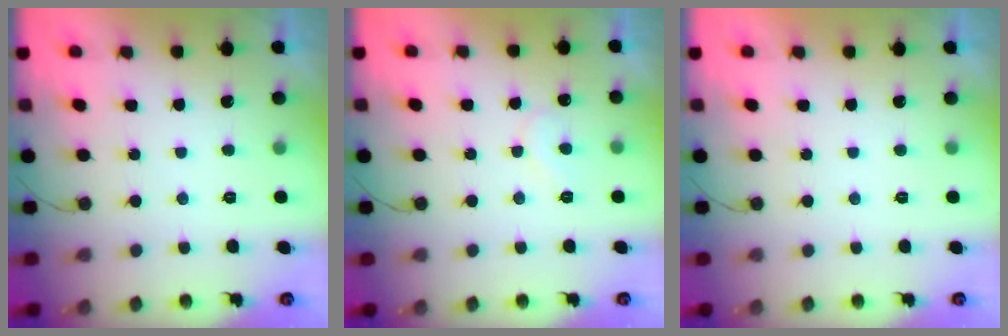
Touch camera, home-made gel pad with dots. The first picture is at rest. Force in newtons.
{"total": 6.3, "press": 6.3, "slide": 0.6}
{"total": 1.8, "press": 1.7, "slide": 0.1}